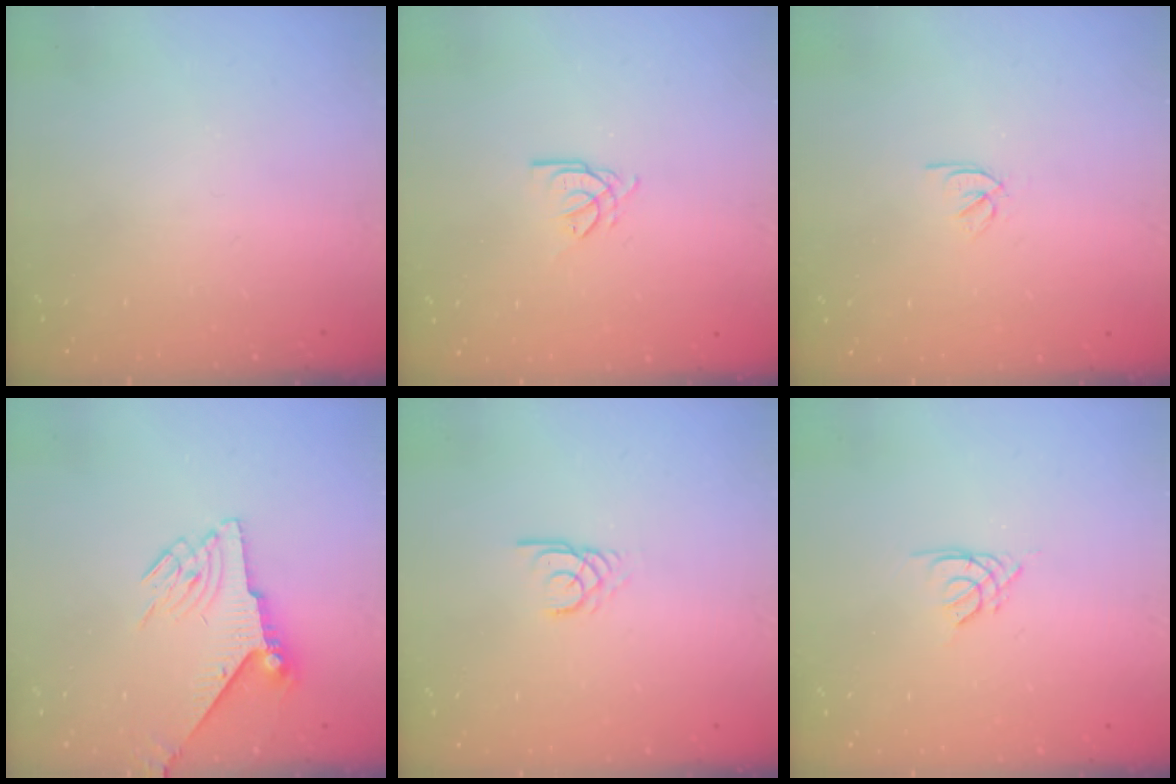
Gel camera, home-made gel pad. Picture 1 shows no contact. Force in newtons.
{"total": 3.5, "press": 3.5, "slide": 0.3}
{"total": 2.5, "press": 2.4, "slide": 0.7}
{"total": 7.0, "press": 6.9, "slide": 1.1}
{"total": 2.1, "press": 2.1, "slide": 0.0}
{"total": 2.6, "press": 2.6, "slide": 0.3}